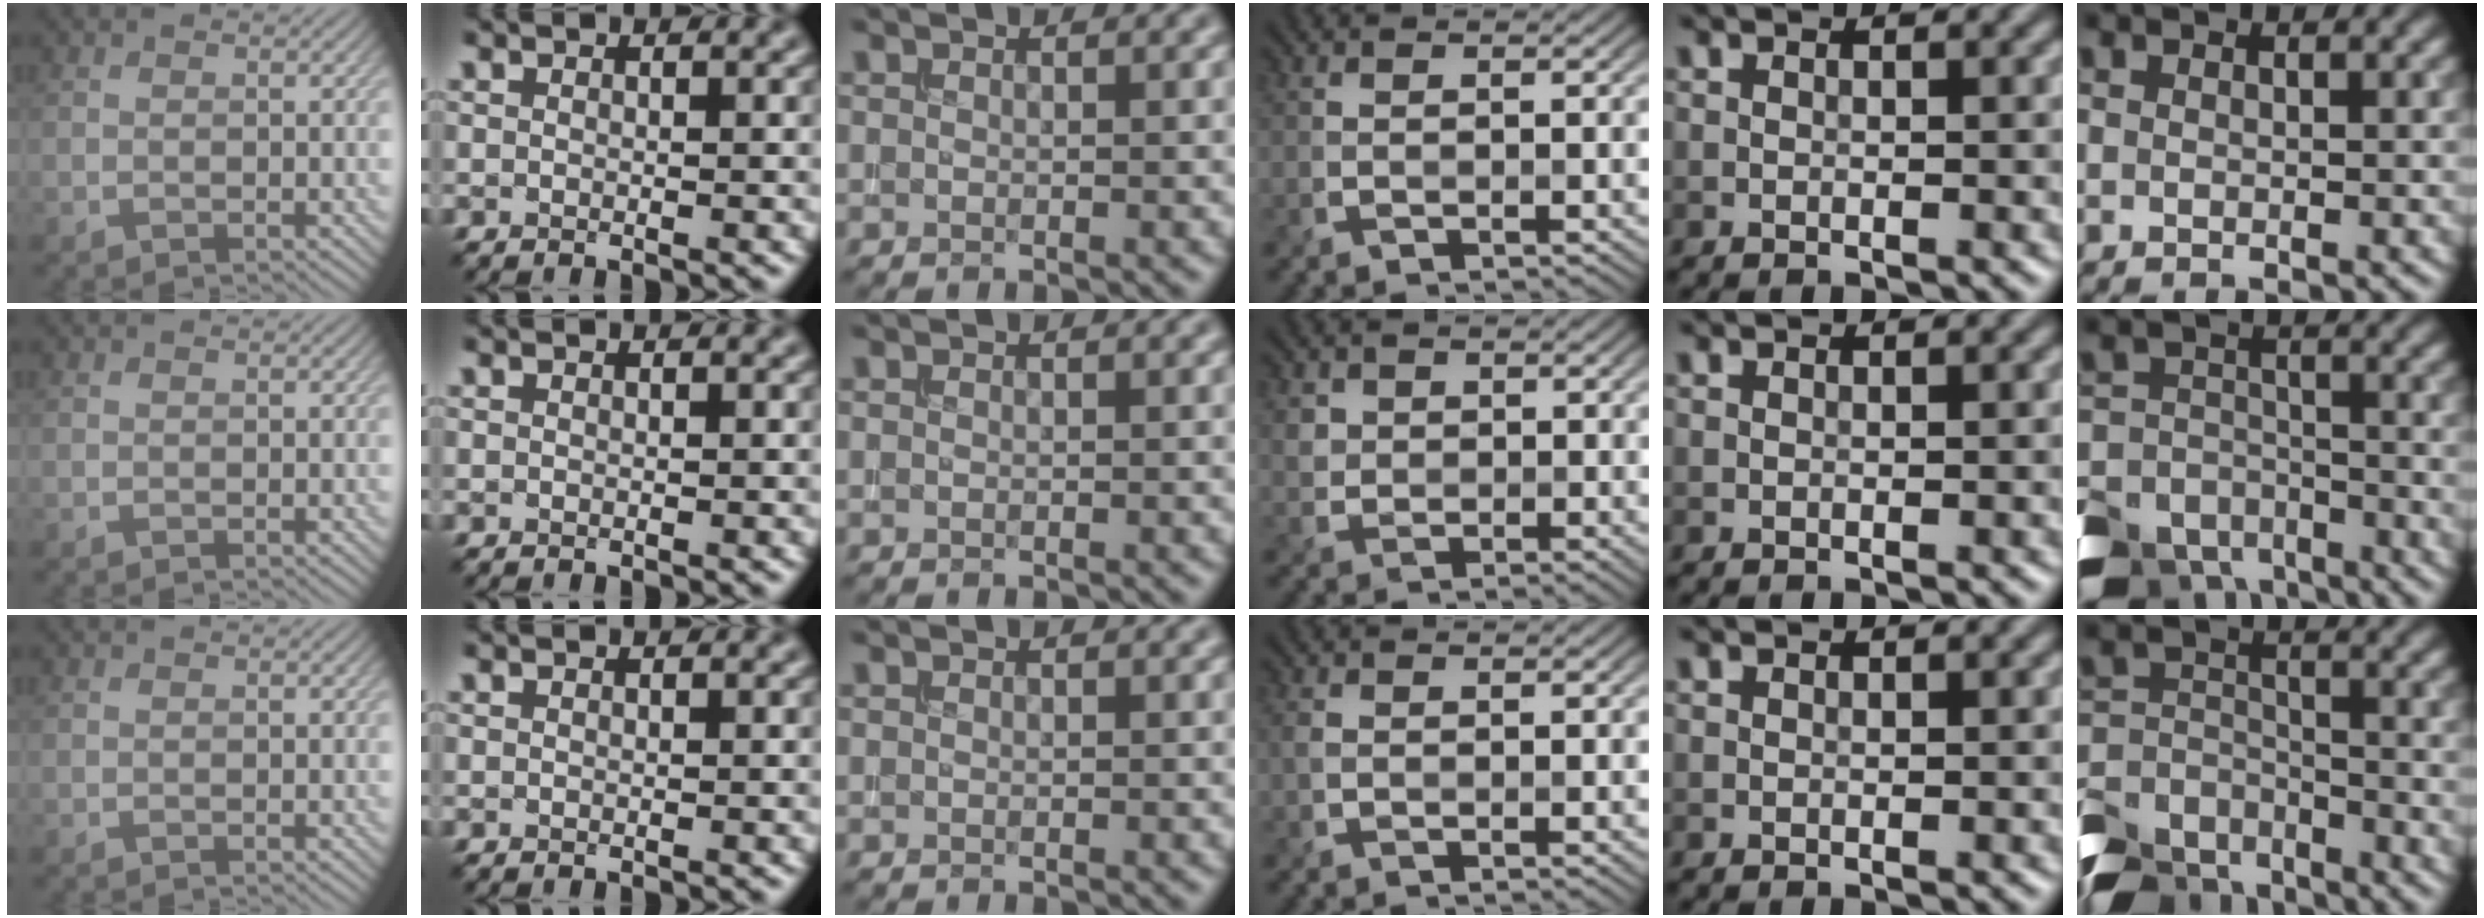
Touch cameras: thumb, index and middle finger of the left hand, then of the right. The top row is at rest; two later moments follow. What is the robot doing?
{"motion": "extract", "object": "bucket"}